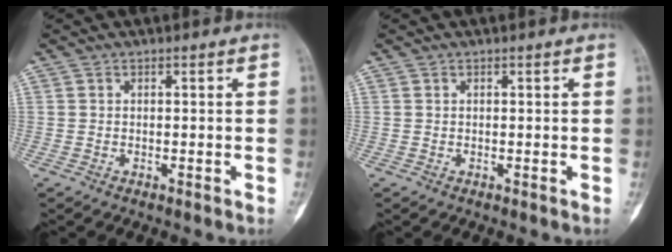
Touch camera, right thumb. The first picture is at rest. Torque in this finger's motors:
{"motor_torque": [0.16, 0.16, 0.07, -0.04, 0.00]}